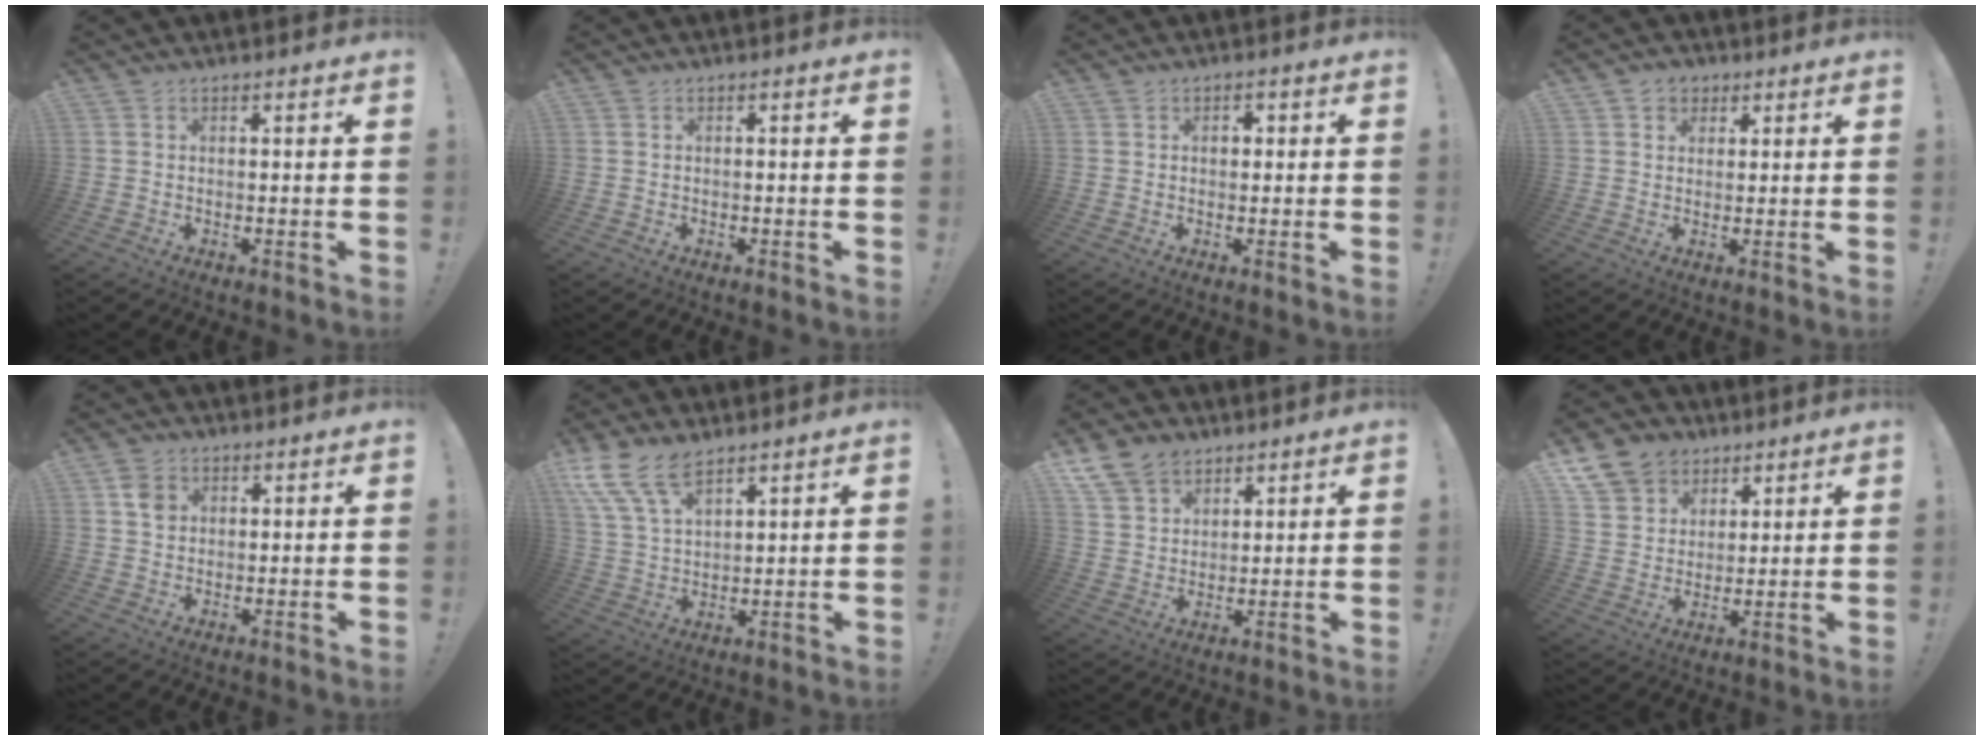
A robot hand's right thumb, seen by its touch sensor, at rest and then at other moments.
{"total": 0.0}
{"total": 1.8, "force": [0.2, 1.5, 1.1], "torque": [-0.008, 0.002, -0.002]}
{"total": 4.1, "force": [1.8, 3.5, 1.2], "torque": [-0.009, -0.003, 0.032]}
{"total": 4.3, "force": [1.3, 3.4, 2.3], "torque": [-0.021, -0.003, 0.023]}
{"total": 11.4, "force": [8.3, 5.0, 6.0], "torque": [-0.124, -0.035, 0.161]}
{"total": 10.3, "force": [7.1, 6.7, 3.3], "torque": [-0.063, -0.038, 0.142]}
{"total": 11.2, "force": [6.8, 8.5, 2.9], "torque": [-0.046, -0.043, 0.135]}